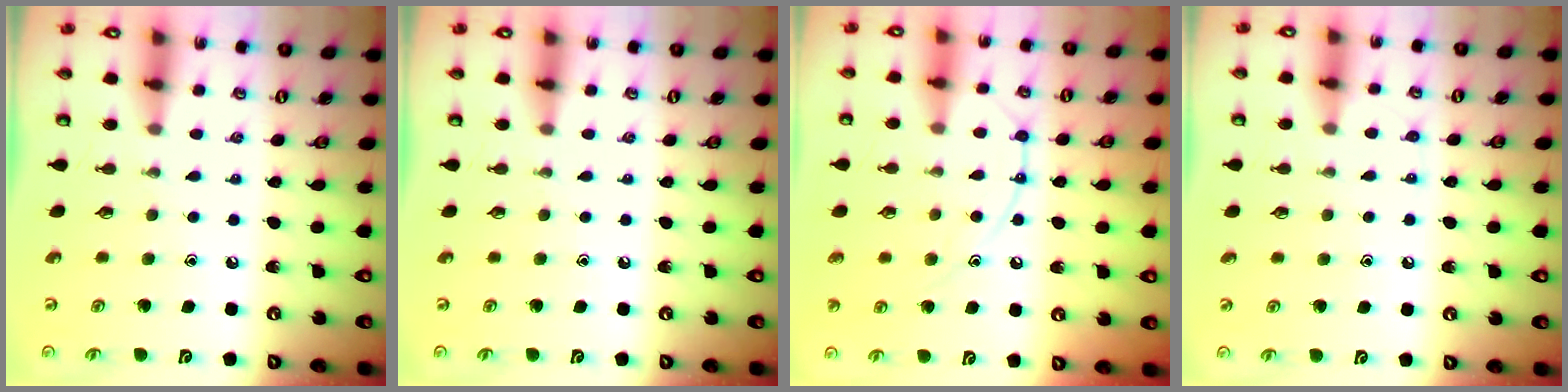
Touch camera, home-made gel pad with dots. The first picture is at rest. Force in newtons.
{"total": 0.0}
{"total": 12.0, "press": 12.0, "slide": 1.0}
{"total": 7.2, "press": 7.1, "slide": 0.8}